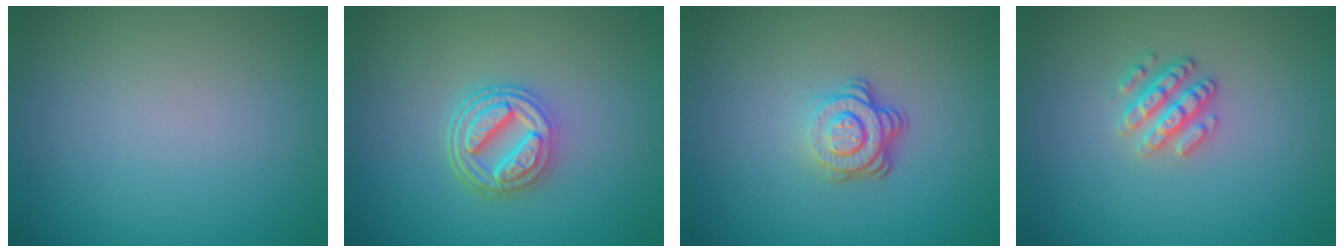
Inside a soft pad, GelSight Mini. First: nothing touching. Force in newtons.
{"total": 4.8, "press": 3.8, "slide": 3.1}
{"total": 3.9, "press": 2.7, "slide": 2.8}
{"total": 2.6, "press": 2.5, "slide": 0.4}